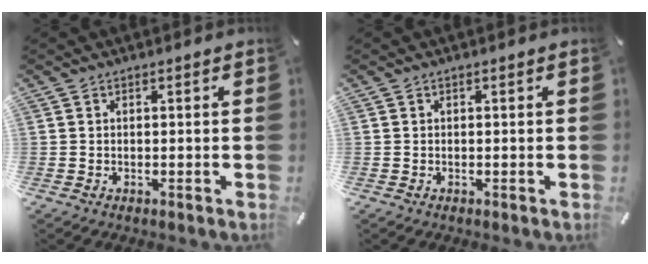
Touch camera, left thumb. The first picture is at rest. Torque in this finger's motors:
{"motor_torque": [0.00, 0.00, 0.00, 0.05, 0.00]}